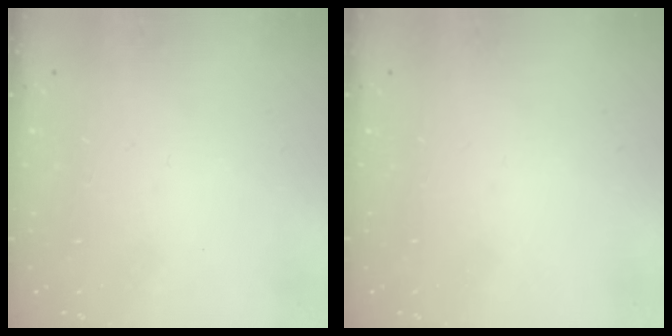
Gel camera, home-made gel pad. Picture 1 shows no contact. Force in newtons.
{"total": 0.0}